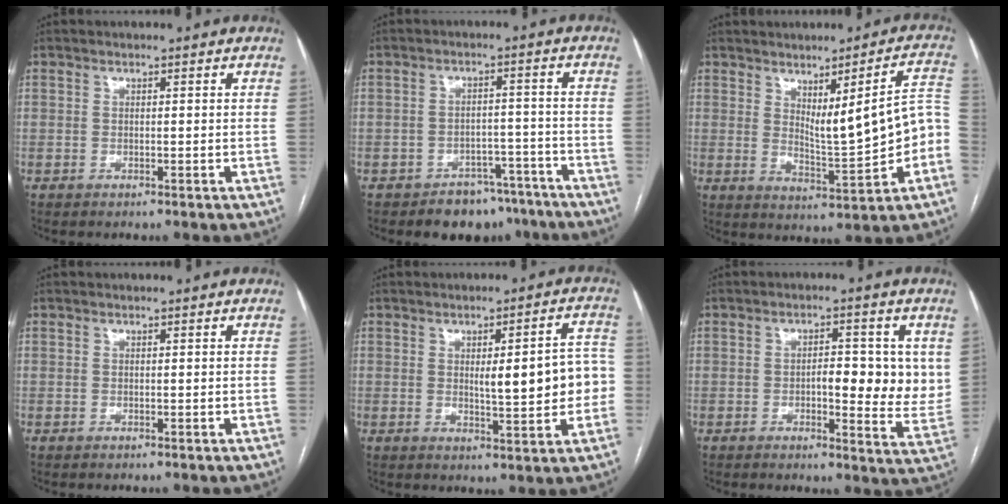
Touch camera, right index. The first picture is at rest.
{"total": 7.2, "force": [-5.6, 4.5, 0.9], "torque": [0.017, 0.030, -0.078]}
{"total": 10.7, "force": [-0.3, 1.7, 10.6], "torque": [-0.139, 0.010, 0.005]}
{"total": 0.0}
{"total": 9.4, "force": [-0.2, 2.3, 9.1], "torque": [-0.114, 0.014, 0.001]}
{"total": 8.9, "force": [0.8, 3.2, 8.3], "torque": [-0.097, -0.001, 0.007]}